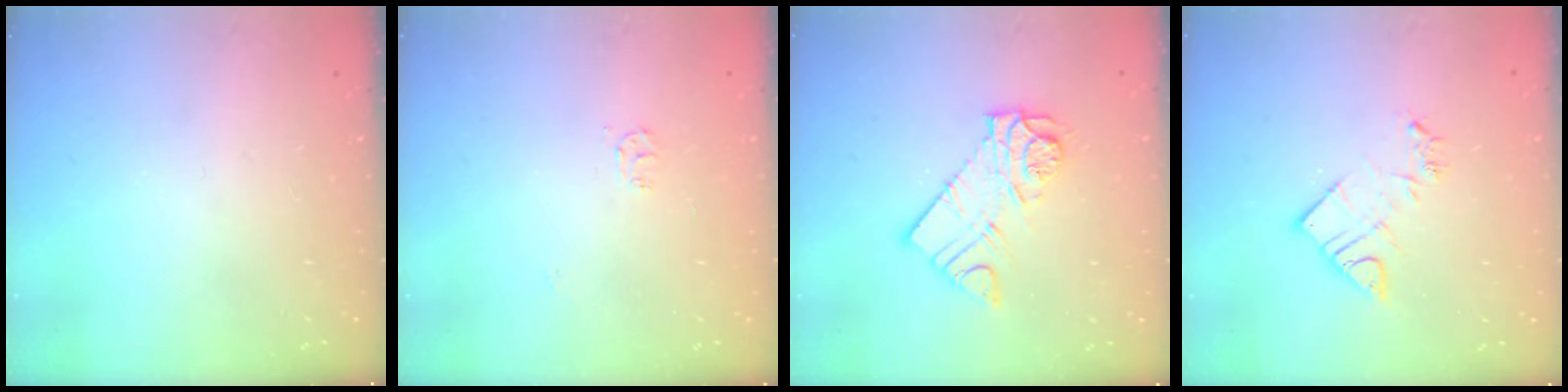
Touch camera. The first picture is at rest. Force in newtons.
{"total": 4.5, "press": 4.4, "slide": 0.4}
{"total": 11.5, "press": 11.4, "slide": 1.3}
{"total": 9.2, "press": 9.2, "slide": 0.8}